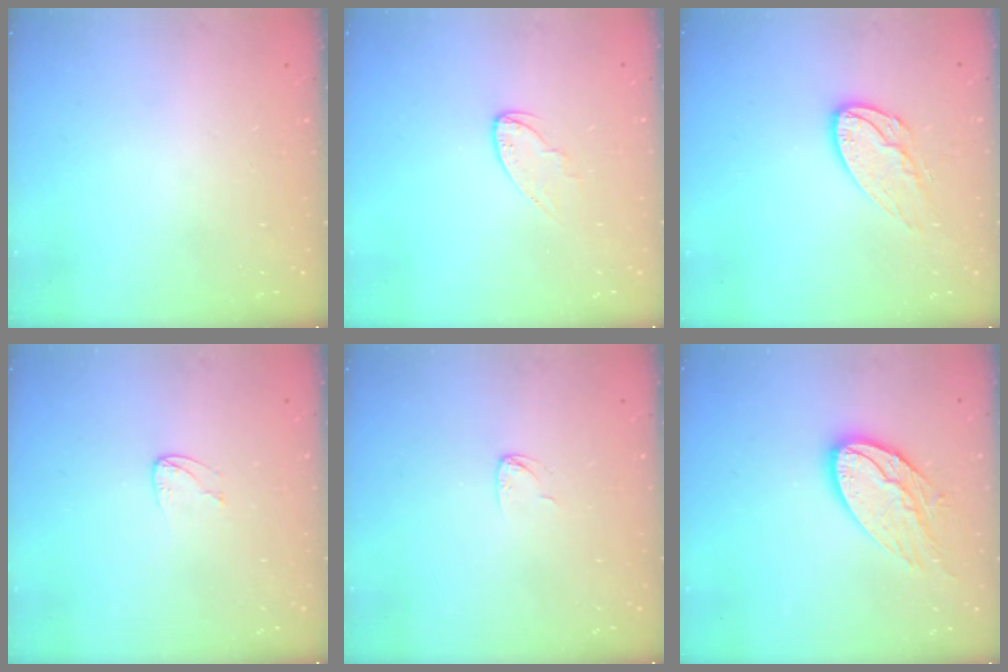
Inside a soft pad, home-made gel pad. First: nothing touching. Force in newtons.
{"total": 4.9, "press": 4.9, "slide": 0.3}
{"total": 10.9, "press": 10.9, "slide": 0.8}
{"total": 3.1, "press": 3.1, "slide": 0.3}
{"total": 3.5, "press": 3.5, "slide": 0.2}
{"total": 14.8, "press": 14.8, "slide": 1.0}